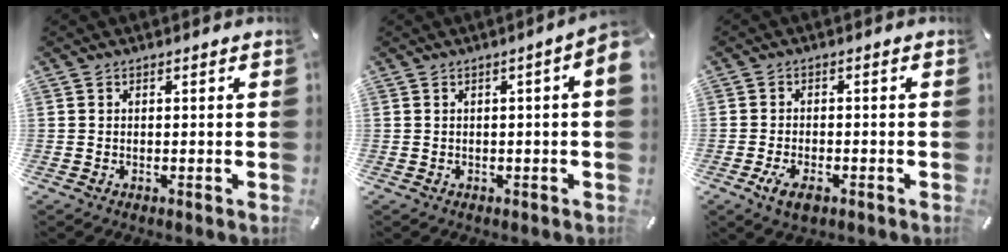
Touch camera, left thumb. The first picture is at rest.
{"total": 3.6, "force": [0.3, 0.3, 3.5], "torque": [-0.061, -0.001, 0.005]}
{"total": 4.3, "force": [-2.3, 2.2, 2.8], "torque": [-0.058, 0.009, -0.042]}